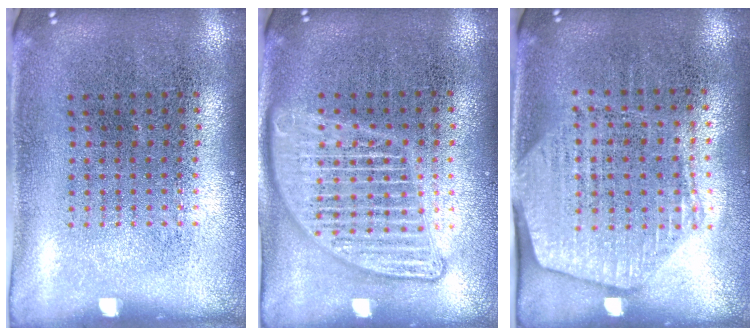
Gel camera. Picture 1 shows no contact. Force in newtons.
{"total": 2.1, "press": 2.1, "slide": 0.2}
{"total": 1.7, "press": 1.5, "slide": 0.7}